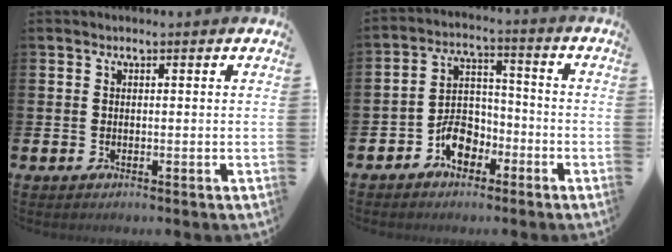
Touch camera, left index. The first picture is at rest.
{"total": 6.4, "force": [-3.6, 4.1, 3.4], "torque": [-0.073, 0.021, -0.068]}